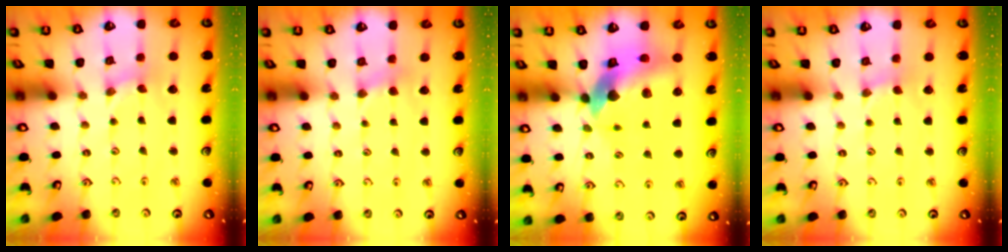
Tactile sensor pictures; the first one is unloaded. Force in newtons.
{"total": 2.7, "press": 2.7, "slide": 0.4}
{"total": 13.7, "press": 13.6, "slide": 1.9}
{"total": 1.3, "press": 1.2, "slide": 0.3}